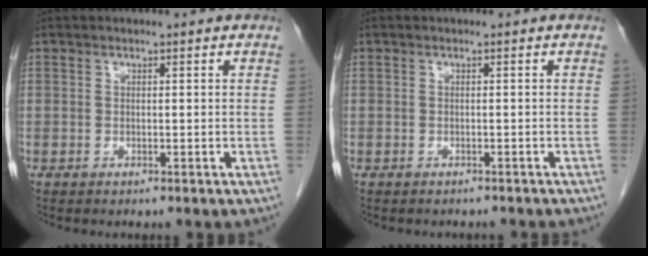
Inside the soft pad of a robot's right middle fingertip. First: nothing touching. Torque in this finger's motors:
{"motor_torque": [0.09, -0.08, -0.06, 0.01]}